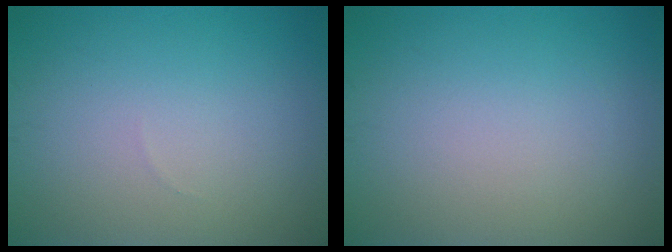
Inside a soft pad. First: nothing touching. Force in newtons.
{"total": 0.0}